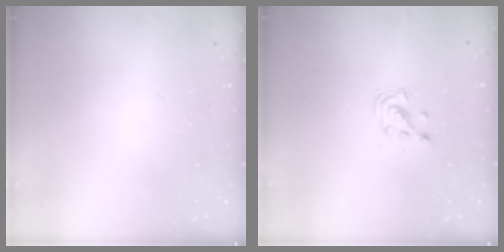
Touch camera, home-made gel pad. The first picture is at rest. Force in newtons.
{"total": 3.0, "press": 3.0, "slide": 0.5}